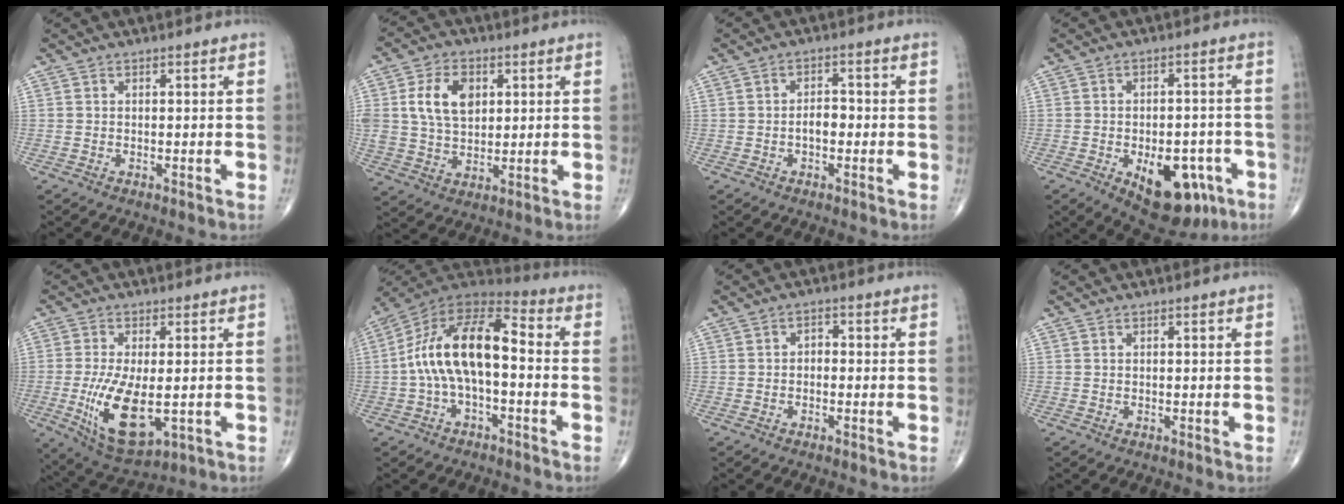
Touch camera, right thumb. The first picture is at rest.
{"total": 10.5, "force": [2.7, 7.0, 7.3], "torque": [-0.120, -0.001, 0.055]}
{"total": 2.9, "force": [-0.7, 1.7, 2.3], "torque": [-0.029, 0.012, -0.015]}
{"total": 14.5, "force": [-6.1, 7.9, 10.5], "torque": [-0.114, 0.023, -0.071]}
{"total": 12.7, "force": [-2.3, 5.7, 11.2], "torque": [-0.205, -0.023, -0.023]}
{"total": 16.1, "force": [-1.1, 7.6, 14.1], "torque": [-0.253, 0.053, -0.031]}
{"total": 1.8, "force": [-0.5, 1.3, 1.1], "torque": [-0.002, 0.010, -0.016]}
{"total": 0.0}